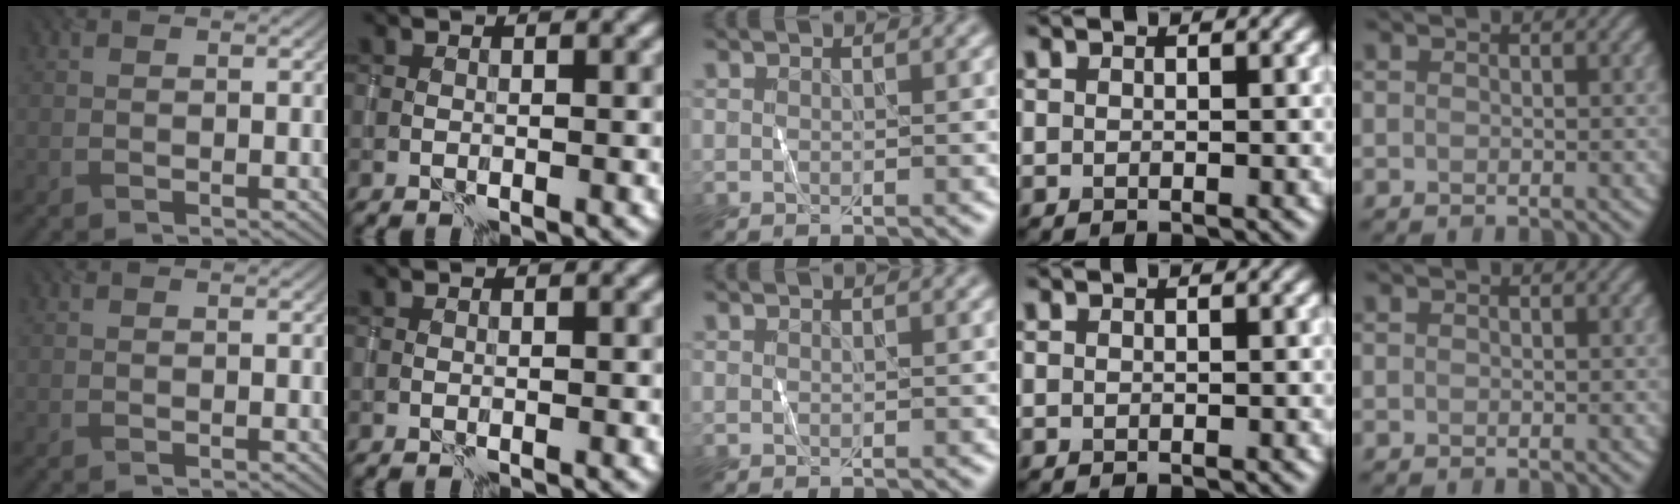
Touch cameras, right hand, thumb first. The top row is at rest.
{}